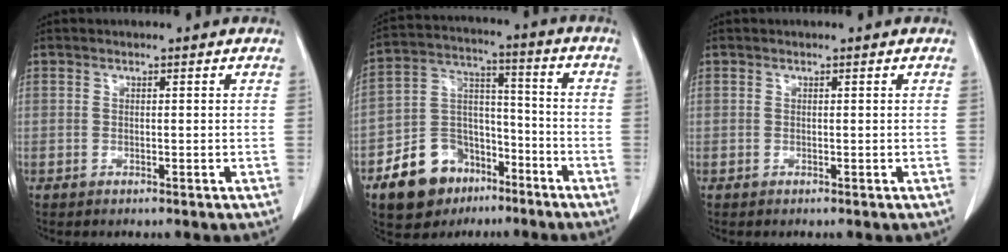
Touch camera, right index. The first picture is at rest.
{"total": 13.0, "force": [-7.7, 8.9, 5.4], "torque": [-0.106, 0.036, -0.127]}
{"total": 0.0}